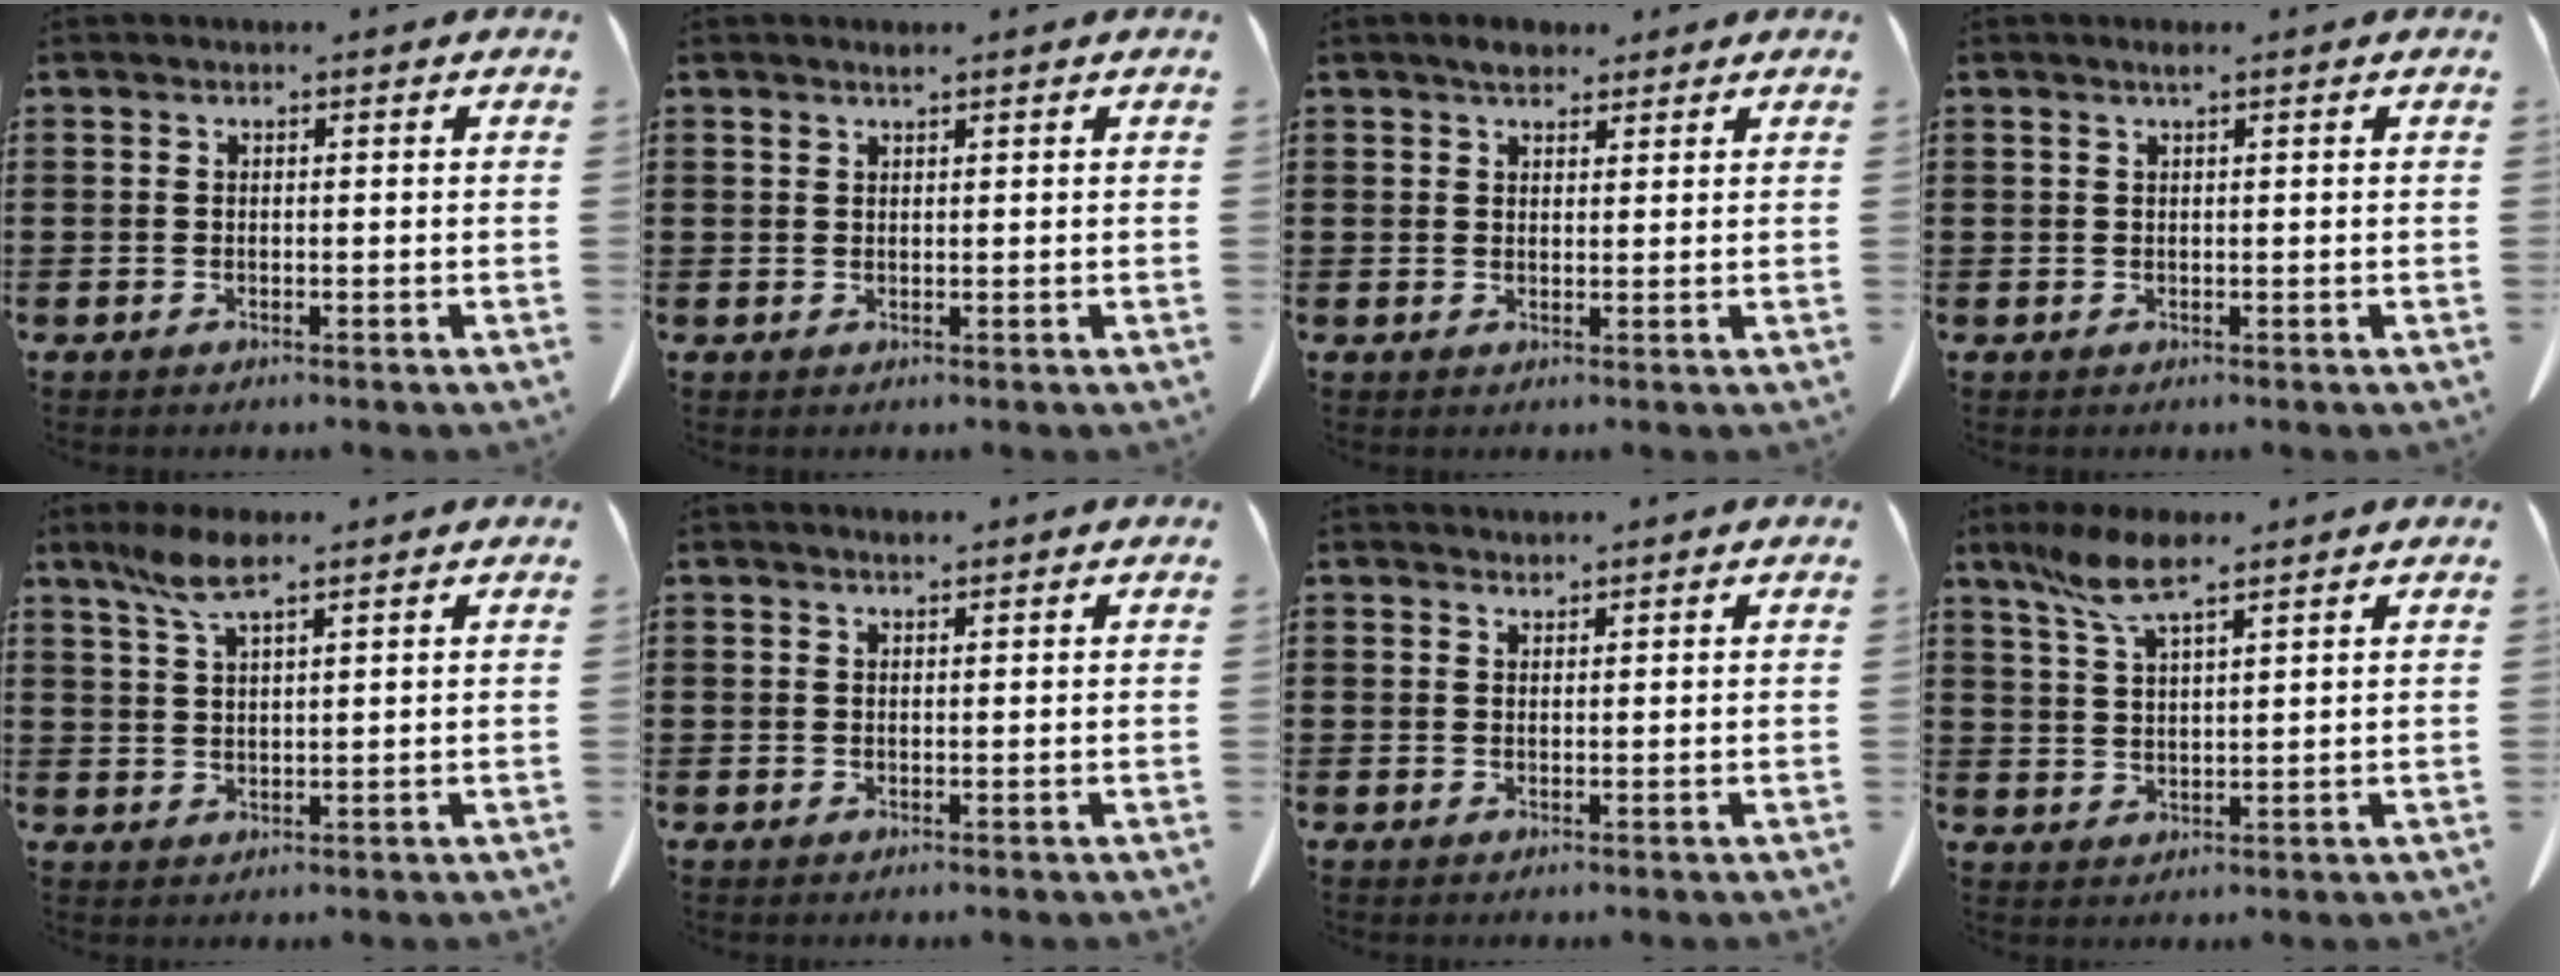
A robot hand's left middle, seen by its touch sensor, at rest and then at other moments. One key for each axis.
{"total": 0.9, "fx": 0.8, "fy": 0.2, "fz": 0.4, "tx": -0.010, "ty": 0.000, "tz": 0.015}
{"total": 3.0, "fx": 2.5, "fy": 1.2, "fz": 1.0, "tx": -0.018, "ty": 0.002, "tz": 0.045}
{"total": 0.9, "fx": 0.5, "fy": 0.0, "fz": 0.8, "tx": -0.015, "ty": 0.001, "tz": 0.009}
{"total": 5.7, "fx": 3.7, "fy": 1.0, "fz": 4.2, "tx": -0.091, "ty": 0.001, "tz": 0.067}
{"total": 0.8, "fx": 0.7, "fy": 0.1, "fz": 0.3, "tx": -0.007, "ty": 0.001, "tz": 0.014}
{"total": 1.0, "fx": 1.0, "fy": 0.0, "fz": 0.0, "tx": -0.002, "ty": -0.001, "tz": 0.021}
{"total": 6.5, "fx": 4.4, "fy": 1.2, "fz": 4.7, "tx": -0.111, "ty": -0.004, "tz": 0.076}